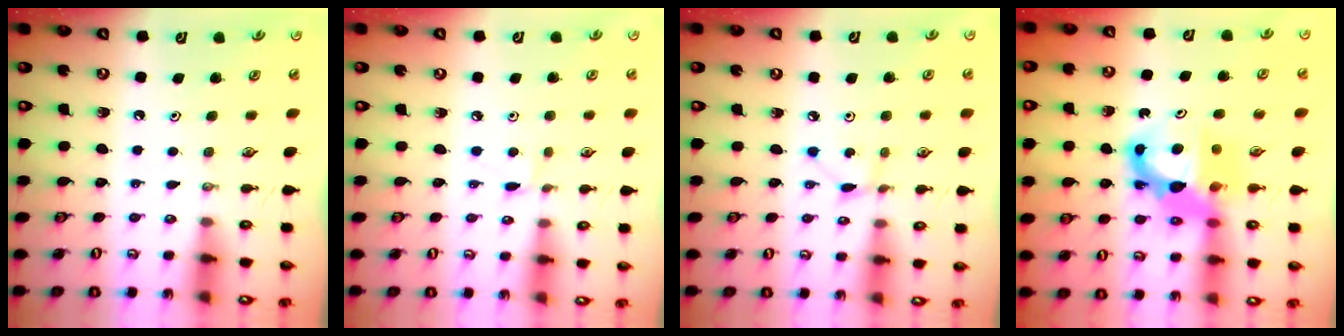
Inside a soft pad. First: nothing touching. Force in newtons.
{"total": 2.8, "press": 2.7, "slide": 0.5}
{"total": 1.5, "press": 1.5, "slide": 0.1}
{"total": 12.4, "press": 12.3, "slide": 1.1}